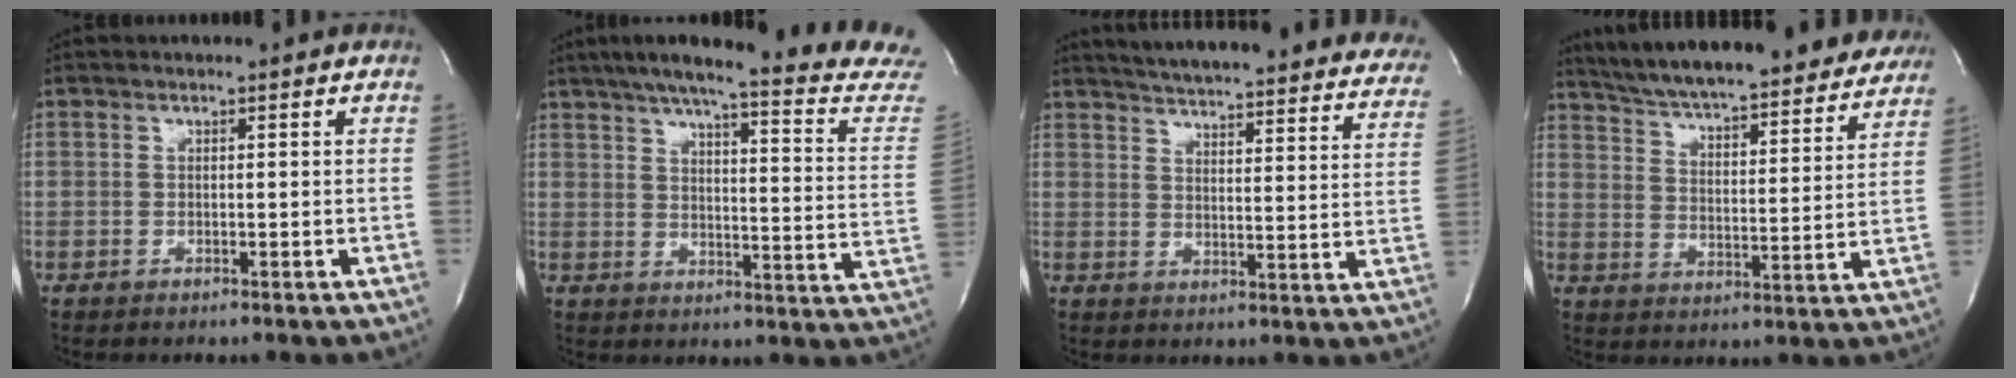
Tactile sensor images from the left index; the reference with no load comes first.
{"total": 25.5, "force": [22.3, 0.6, 12.4], "torque": [-0.180, -0.063, 0.270]}
{"total": 32.5, "force": [29.6, 4.6, 12.4], "torque": [-0.193, -0.079, 0.345]}
{"total": 28.2, "force": [25.3, 5.1, 11.2], "torque": [-0.182, -0.026, 0.332]}